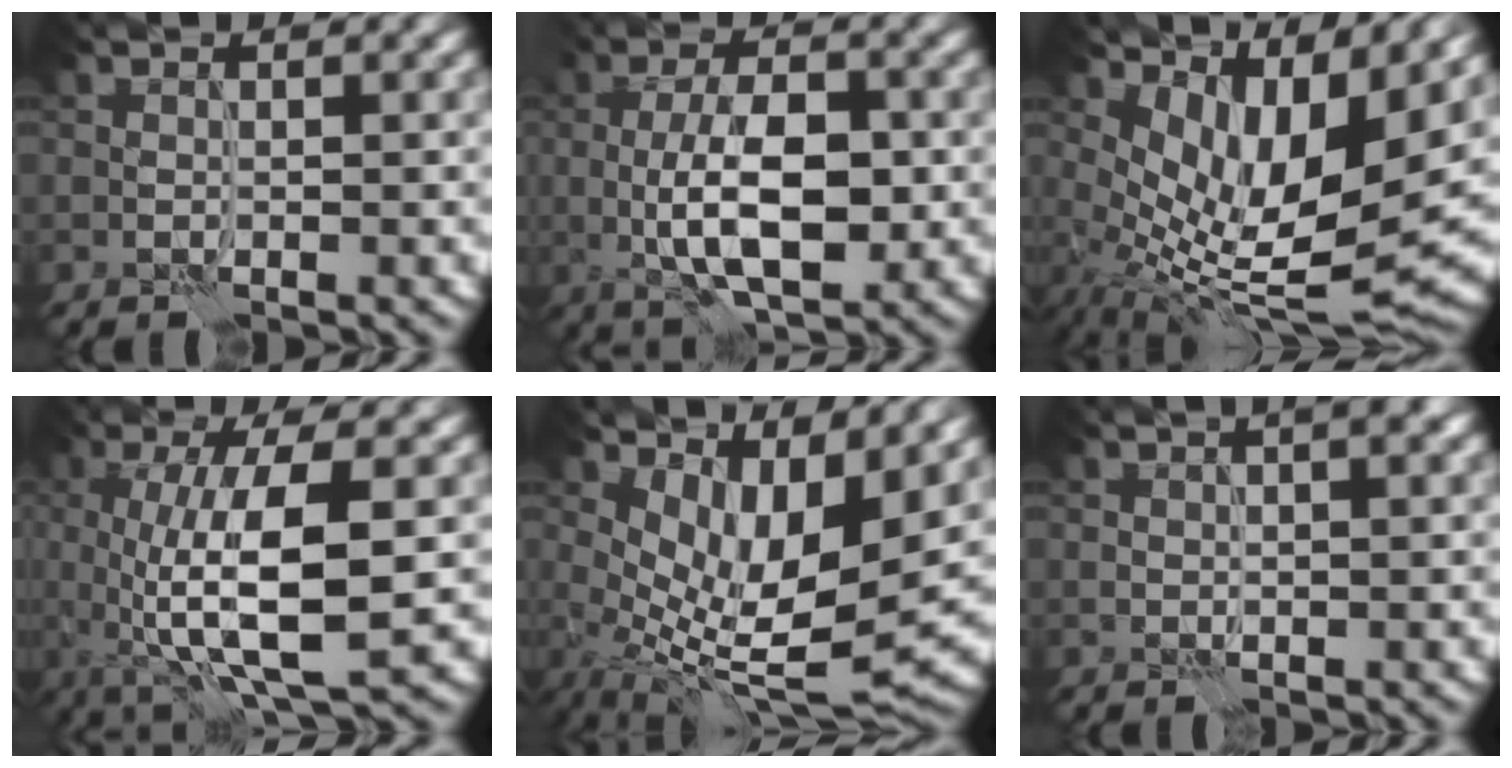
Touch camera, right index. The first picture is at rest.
{"total": 7.5, "force": [-1.0, 3.1, 6.7], "torque": [-0.120, 0.001, -0.019]}
{"total": 11.4, "force": [2.5, 5.3, 9.8], "torque": [-0.173, -0.014, 0.054]}
{"total": 9.9, "force": [-0.6, 2.9, 9.4], "torque": [-0.158, -0.006, -0.007]}
{"total": 10.2, "force": [2.0, 4.2, 9.1], "torque": [-0.166, -0.014, 0.044]}
{"total": 2.8, "force": [1.2, 1.0, 2.4], "torque": [-0.025, 0.004, 0.014]}